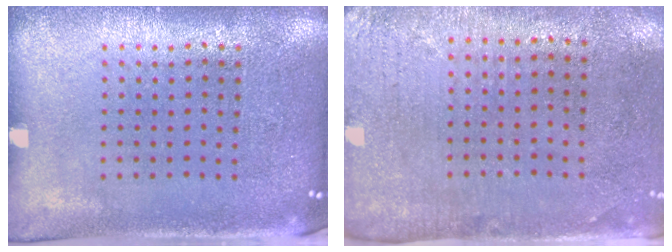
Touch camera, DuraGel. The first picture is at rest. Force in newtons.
{"total": 2.9, "press": 2.4, "slide": 1.7}